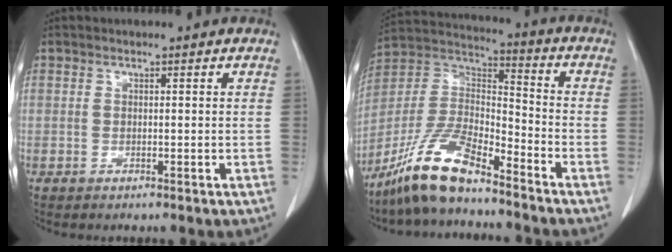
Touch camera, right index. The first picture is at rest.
{"total": 13.4, "force": [-10.4, 2.8, 8.0], "torque": [-0.166, 0.007, -0.198]}